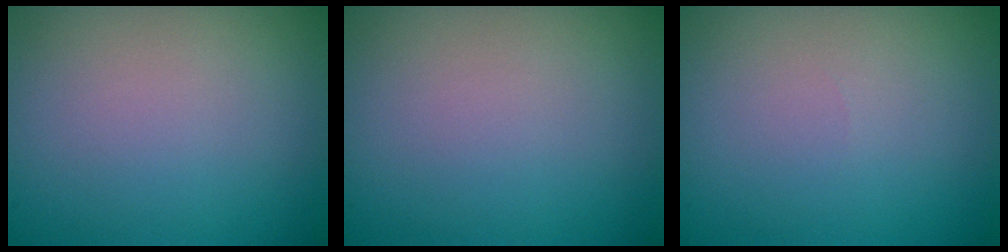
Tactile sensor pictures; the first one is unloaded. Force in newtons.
{"total": 0.0}
{"total": 0.0}